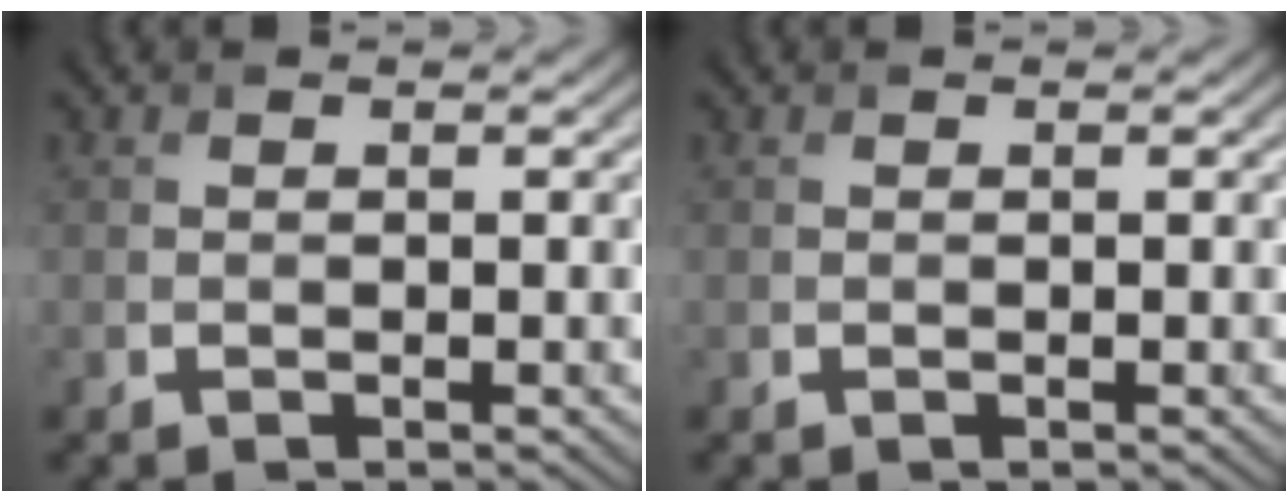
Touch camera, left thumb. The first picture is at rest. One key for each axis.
{"total": 0.0}